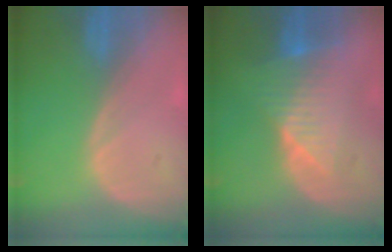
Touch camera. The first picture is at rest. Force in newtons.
{"total": 8.3, "press": 7.1, "slide": 4.2}